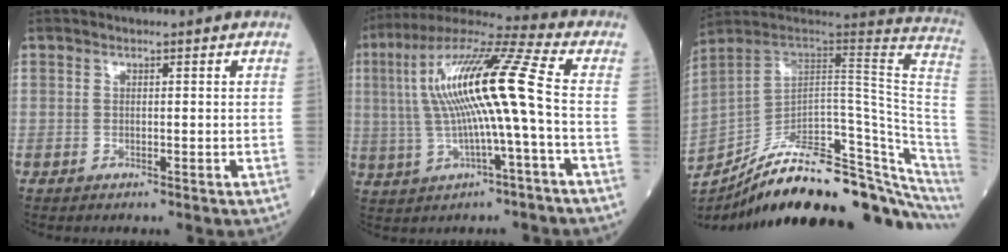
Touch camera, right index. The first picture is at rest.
{"total": 15.9, "force": [0.5, 0.5, 15.8], "torque": [-0.308, 0.030, 0.006]}
{"total": 27.9, "force": [-20.9, 5.3, 17.8], "torque": [-0.174, 0.012, -0.305]}